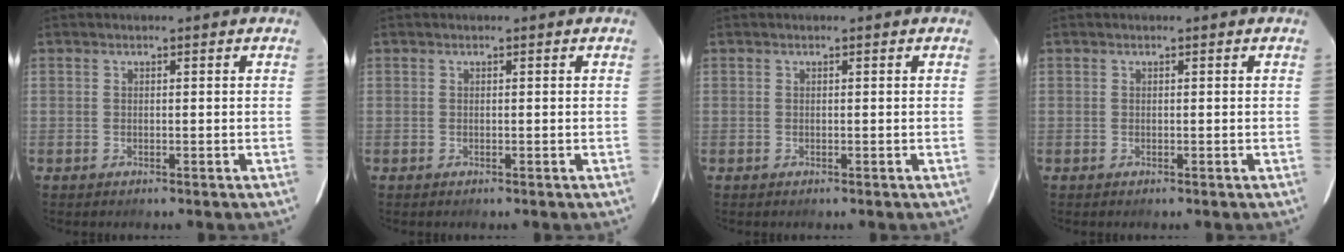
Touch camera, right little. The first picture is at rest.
{"total": 0.0}
{"total": 0.0}
{"total": 0.0}